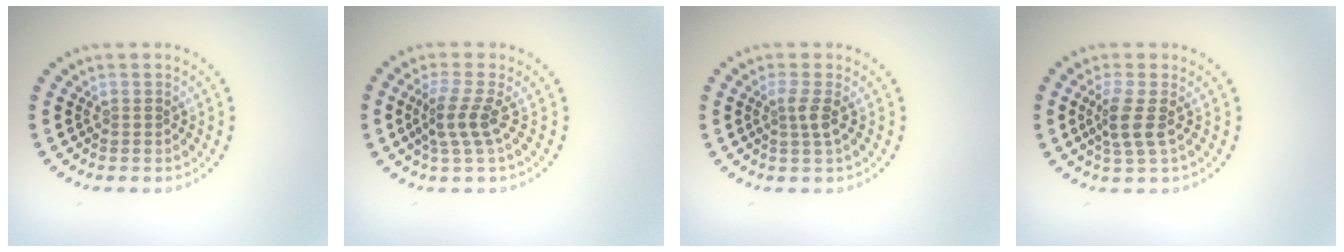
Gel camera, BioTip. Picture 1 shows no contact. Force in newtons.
{"total": 2.5, "press": 1.9, "slide": 1.7}
{"total": 1.8, "press": 1.3, "slide": 1.2}
{"total": 2.5, "press": 1.9, "slide": 1.6}